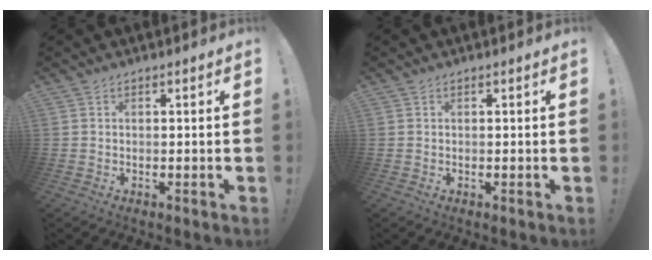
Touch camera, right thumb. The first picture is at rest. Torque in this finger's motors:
{"motor_torque": [-0.21, 0.01, -0.27, 0.09, 0.06]}